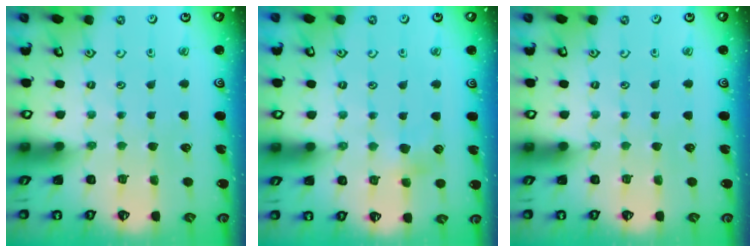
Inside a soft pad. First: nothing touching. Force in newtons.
{"total": 4.1, "press": 4.0, "slide": 1.0}
{"total": 0.0}